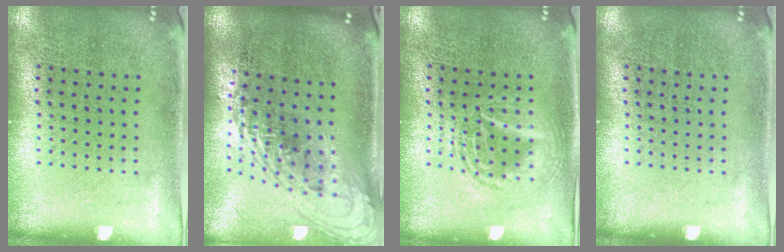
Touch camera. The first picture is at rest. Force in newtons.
{"total": 2.1, "press": 1.5, "slide": 1.4}
{"total": 2.7, "press": 2.7, "slide": 0.3}
{"total": 0.0}